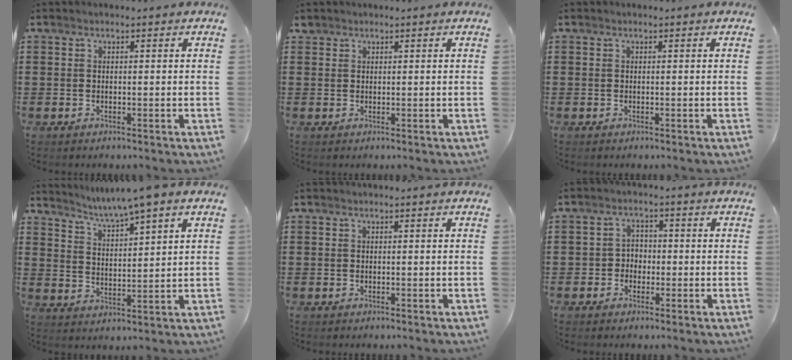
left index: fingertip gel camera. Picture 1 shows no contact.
{"total": 1.0, "force": [0.8, 0.5, 0.2], "torque": [-0.007, 0.003, 0.016]}
{"total": 0.0}
{"total": 4.3, "force": [3.7, -1.1, 2.0], "torque": [-0.054, -0.025, 0.057]}
{"total": 0.0}
{"total": 2.5, "force": [-1.1, 2.1, 0.7], "torque": [-0.023, 0.007, -0.026]}